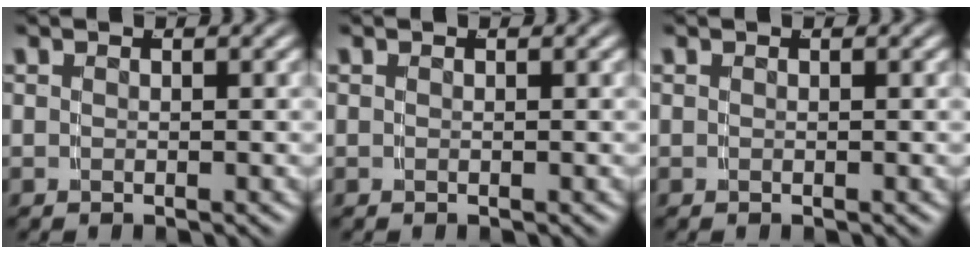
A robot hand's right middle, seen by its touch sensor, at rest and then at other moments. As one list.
[{"total": 0.0}, {"total": 0.0}]